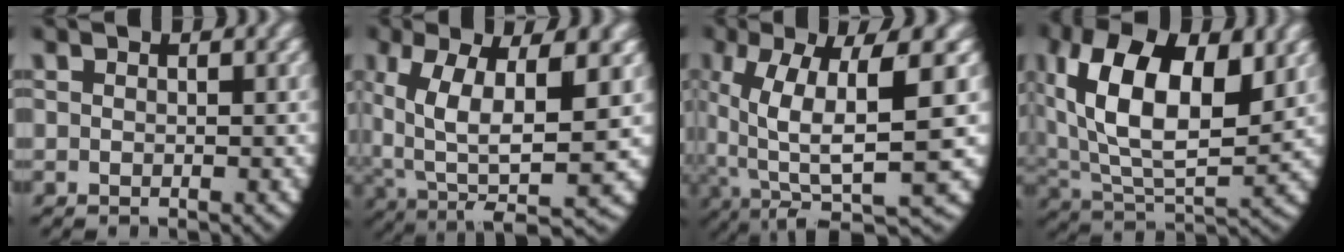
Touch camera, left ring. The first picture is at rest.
{"total": 10.6, "force": [-0.3, 5.9, 8.8], "torque": [-0.170, -0.037, 0.018]}
{"total": 10.8, "force": [-1.2, 5.2, 9.3], "torque": [-0.172, -0.031, -0.001]}
{"total": 11.0, "force": [2.9, 6.4, 8.6], "torque": [-0.184, -0.034, 0.069]}